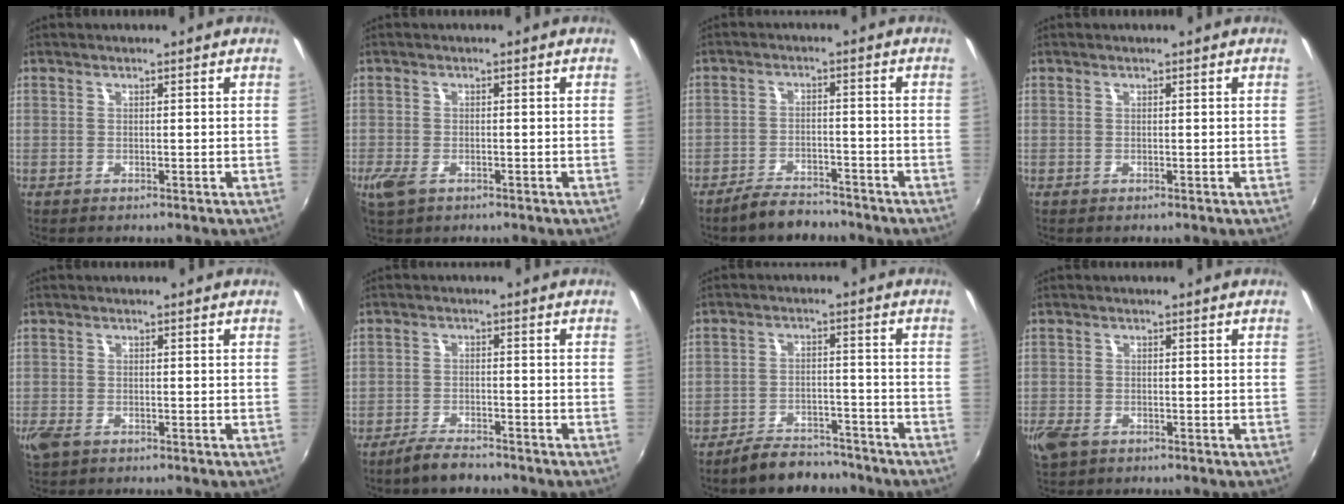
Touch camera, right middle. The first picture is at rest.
{"total": 4.2, "force": [-2.3, 2.4, 2.6], "torque": [-0.064, -0.011, -0.044]}
{"total": 6.0, "force": [-5.3, 2.0, 1.8], "torque": [-0.052, 0.006, -0.083]}
{"total": 0.0}
{"total": 3.4, "force": [-2.0, 1.9, 2.0], "torque": [-0.048, -0.009, -0.039]}
{"total": 4.6, "force": [-4.0, 1.0, 1.9], "torque": [-0.056, -0.004, -0.074]}
{"total": 8.1, "force": [-7.2, 2.8, 2.2], "torque": [-0.059, 0.010, -0.100]}
{"total": 4.7, "force": [-2.8, 2.8, 2.6], "torque": [-0.068, -0.012, -0.053]}